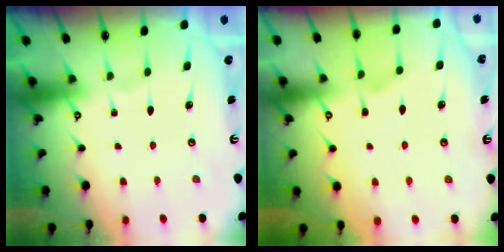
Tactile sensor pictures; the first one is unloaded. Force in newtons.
{"total": 2.8, "press": 2.8, "slide": 0.5}